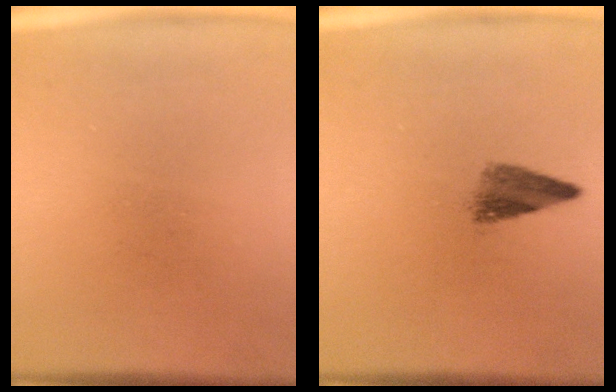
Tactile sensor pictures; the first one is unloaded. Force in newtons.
{"total": 3.5}